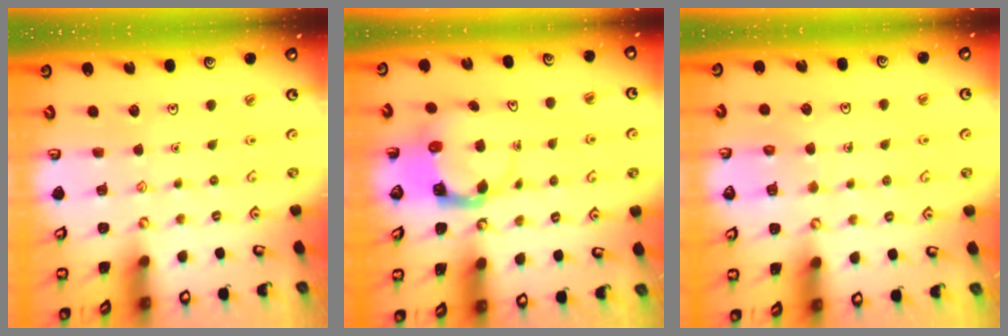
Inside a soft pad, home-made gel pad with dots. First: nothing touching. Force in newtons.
{"total": 3.7, "press": 3.6, "slide": 0.6}
{"total": 5.6, "press": 5.6, "slide": 0.4}